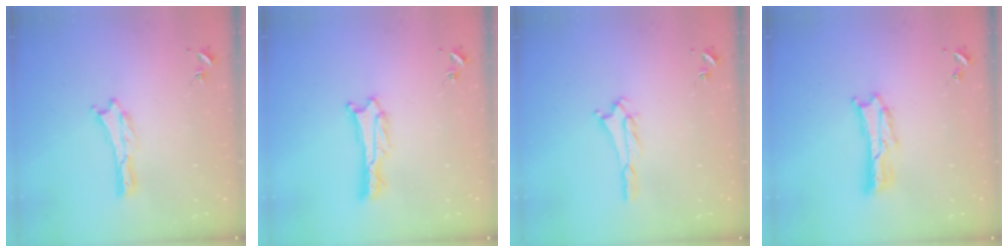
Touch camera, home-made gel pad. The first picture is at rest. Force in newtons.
{"total": 1.4, "press": 1.4, "slide": 0.0}
{"total": 2.7, "press": 2.7, "slide": 0.4}
{"total": 3.4, "press": 3.4, "slide": 0.4}